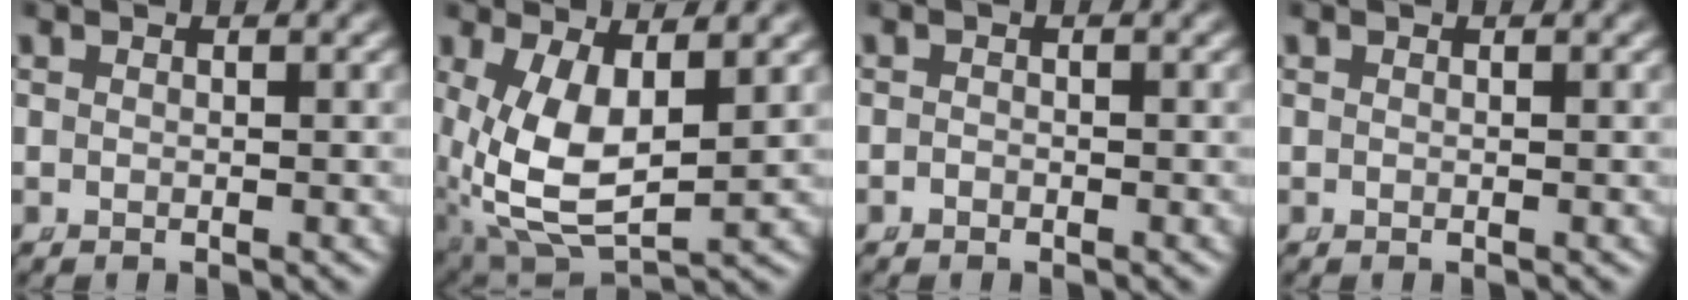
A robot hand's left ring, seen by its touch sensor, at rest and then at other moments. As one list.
[{"total": 9.7, "force": [-0.7, 6.7, 7.0], "torque": [-0.174, -0.061, 0.020]}, {"total": 0.6, "force": [-0.6, 0.2, 0.0], "torque": [-0.004, -0.010, -0.006]}, {"total": 0.0}]